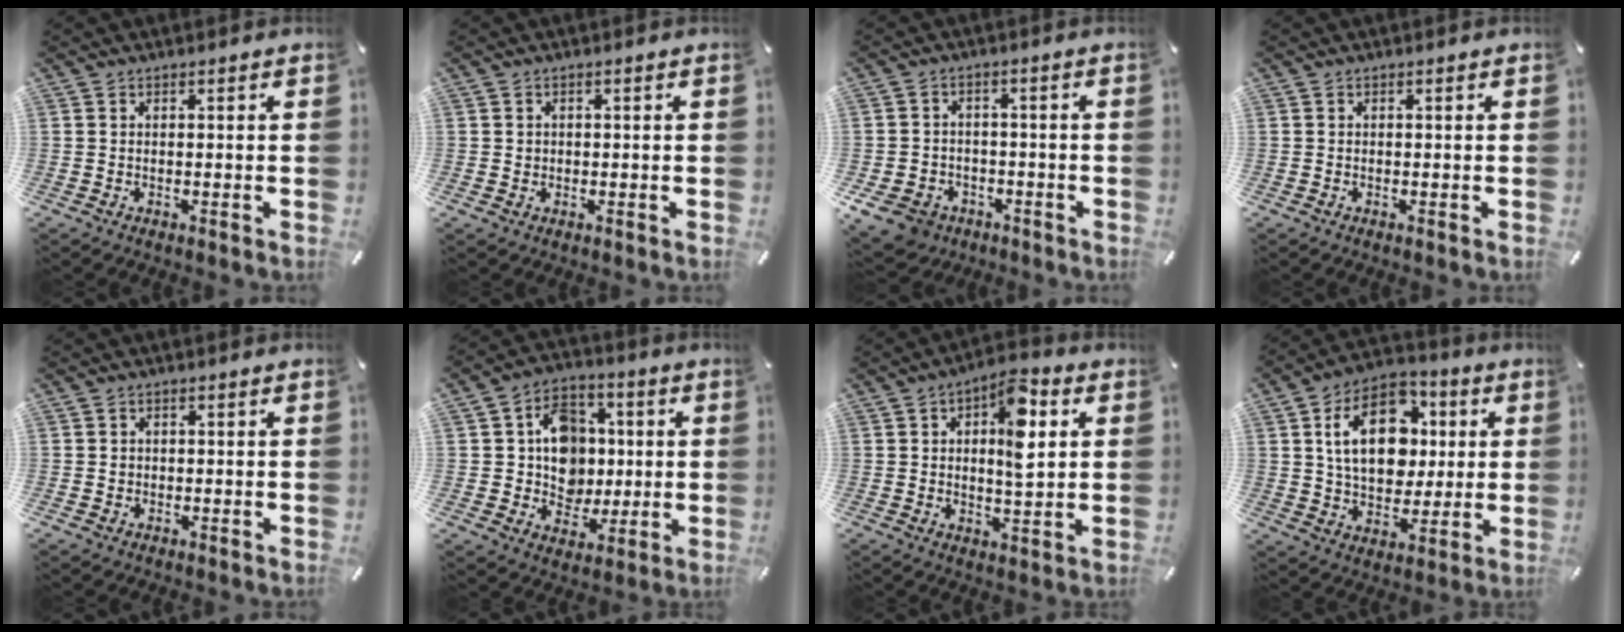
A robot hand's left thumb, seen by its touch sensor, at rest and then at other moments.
{"total": 1.2, "force": [0.1, 1.2, 0.2], "torque": [-0.005, 0.006, -0.001]}
{"total": 7.2, "force": [-4.1, 5.6, 2.0], "torque": [-0.060, 0.027, -0.079]}
{"total": 0.0}
{"total": 1.2, "force": [-0.2, 1.1, 0.3], "torque": [-0.006, 0.005, -0.006]}
{"total": 11.9, "force": [0.6, 10.9, 4.7], "torque": [-0.065, 0.006, 0.021]}
{"total": 11.3, "force": [3.1, 5.2, 9.5], "torque": [-0.126, -0.011, 0.047]}
{"total": 17.2, "force": [3.6, 12.5, 11.2], "torque": [-0.184, 0.007, 0.066]}